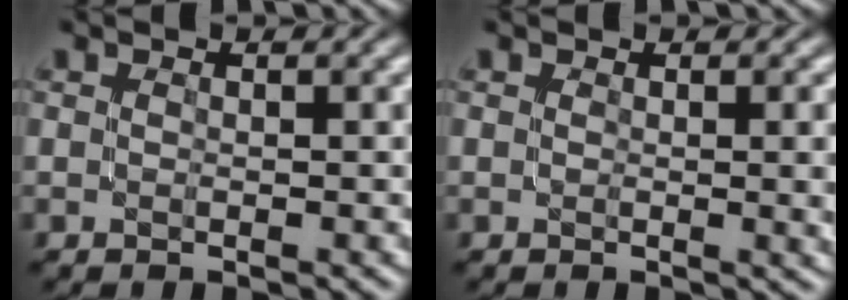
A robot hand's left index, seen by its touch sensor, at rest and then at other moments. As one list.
[{"total": 3.4, "force": [0.5, 1.1, 3.2], "torque": [-0.026, 0.005, 0.006]}]